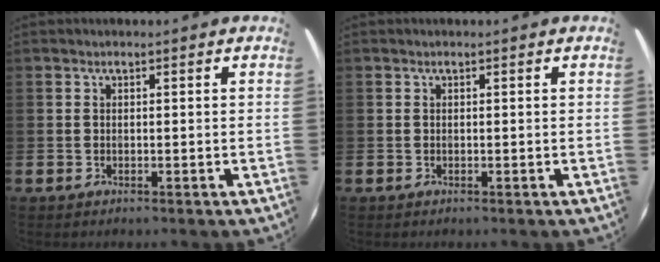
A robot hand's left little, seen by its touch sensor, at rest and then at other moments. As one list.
[{"total": 0.0}]